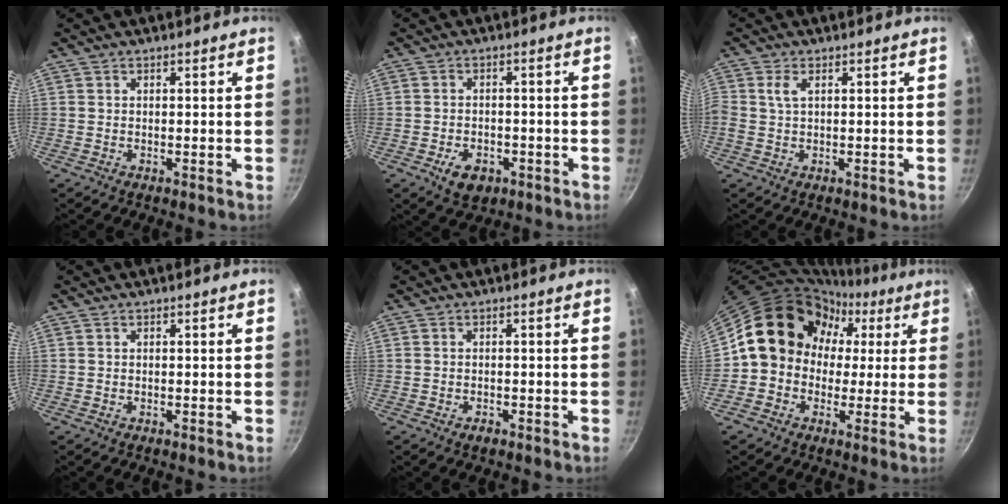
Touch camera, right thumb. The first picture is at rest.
{"total": 6.0, "force": [-2.7, 4.0, 3.6], "torque": [-0.046, 0.013, -0.035]}
{"total": 2.3, "force": [0.7, 1.2, 1.9], "torque": [-0.042, 0.003, 0.013]}
{"total": 0.0}
{"total": 1.4, "force": [-0.8, 0.9, 0.8], "torque": [-0.014, 0.005, -0.012]}
{"total": 15.2, "force": [1.8, 13.5, 6.8], "torque": [-0.063, 0.038, 0.013]}